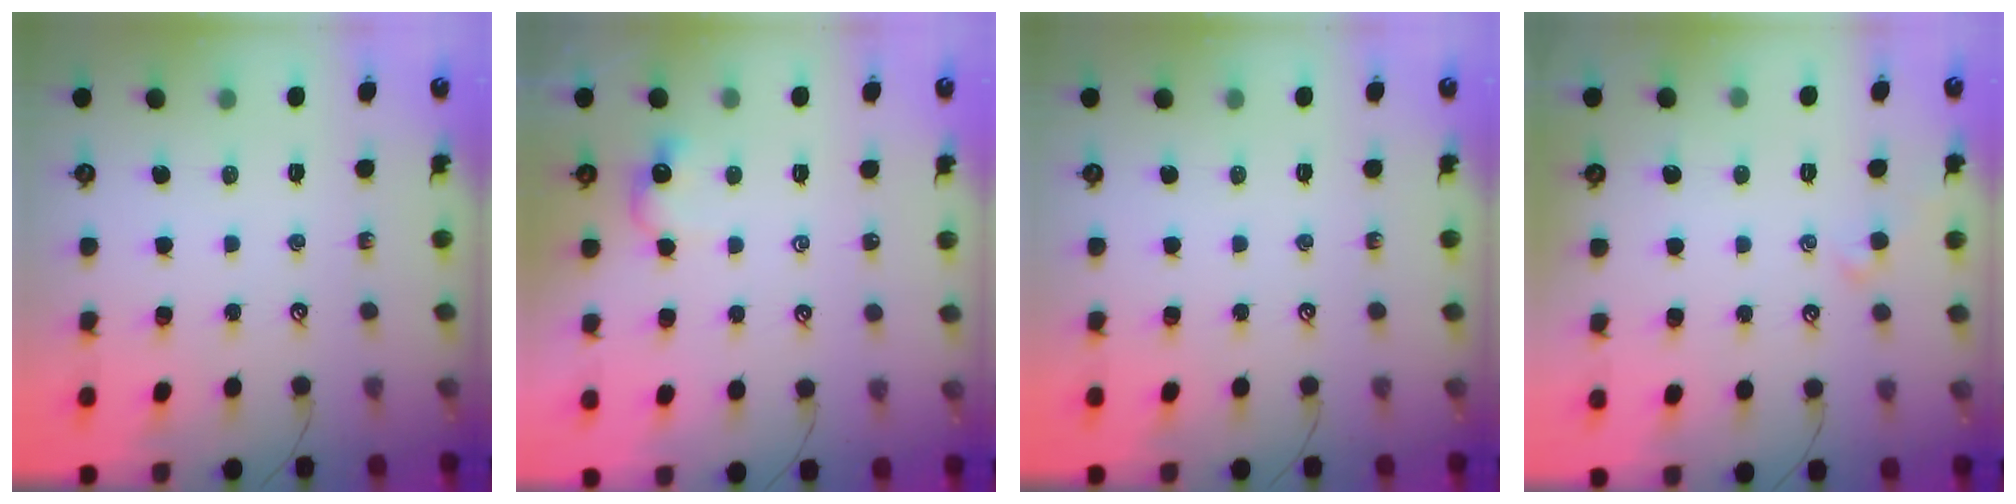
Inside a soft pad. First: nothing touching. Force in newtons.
{"total": 3.2, "press": 3.1, "slide": 0.6}
{"total": 0.0}
{"total": 1.6, "press": 1.5, "slide": 0.4}